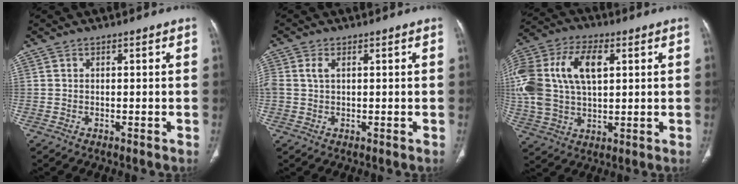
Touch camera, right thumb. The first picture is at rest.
{"total": 2.7, "force": [0.7, 1.7, 2.0], "torque": [-0.055, 0.009, 0.018]}
{"total": 22.2, "force": [5.2, 13.3, 17.0], "torque": [-0.388, 0.025, 0.095]}